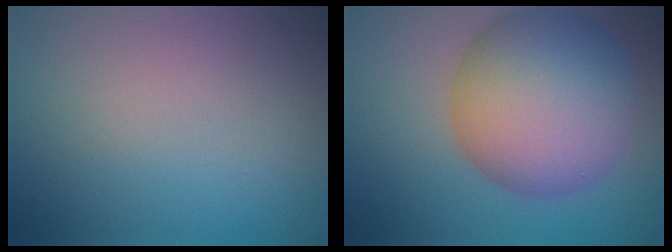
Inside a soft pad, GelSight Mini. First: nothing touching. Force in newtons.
{"total": 11.2, "press": 11.2, "slide": 0.5}